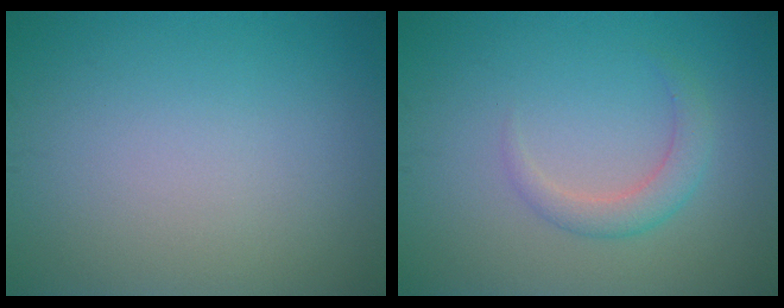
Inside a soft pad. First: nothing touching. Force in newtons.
{"total": 2.2, "press": 2.2, "slide": 0.2}